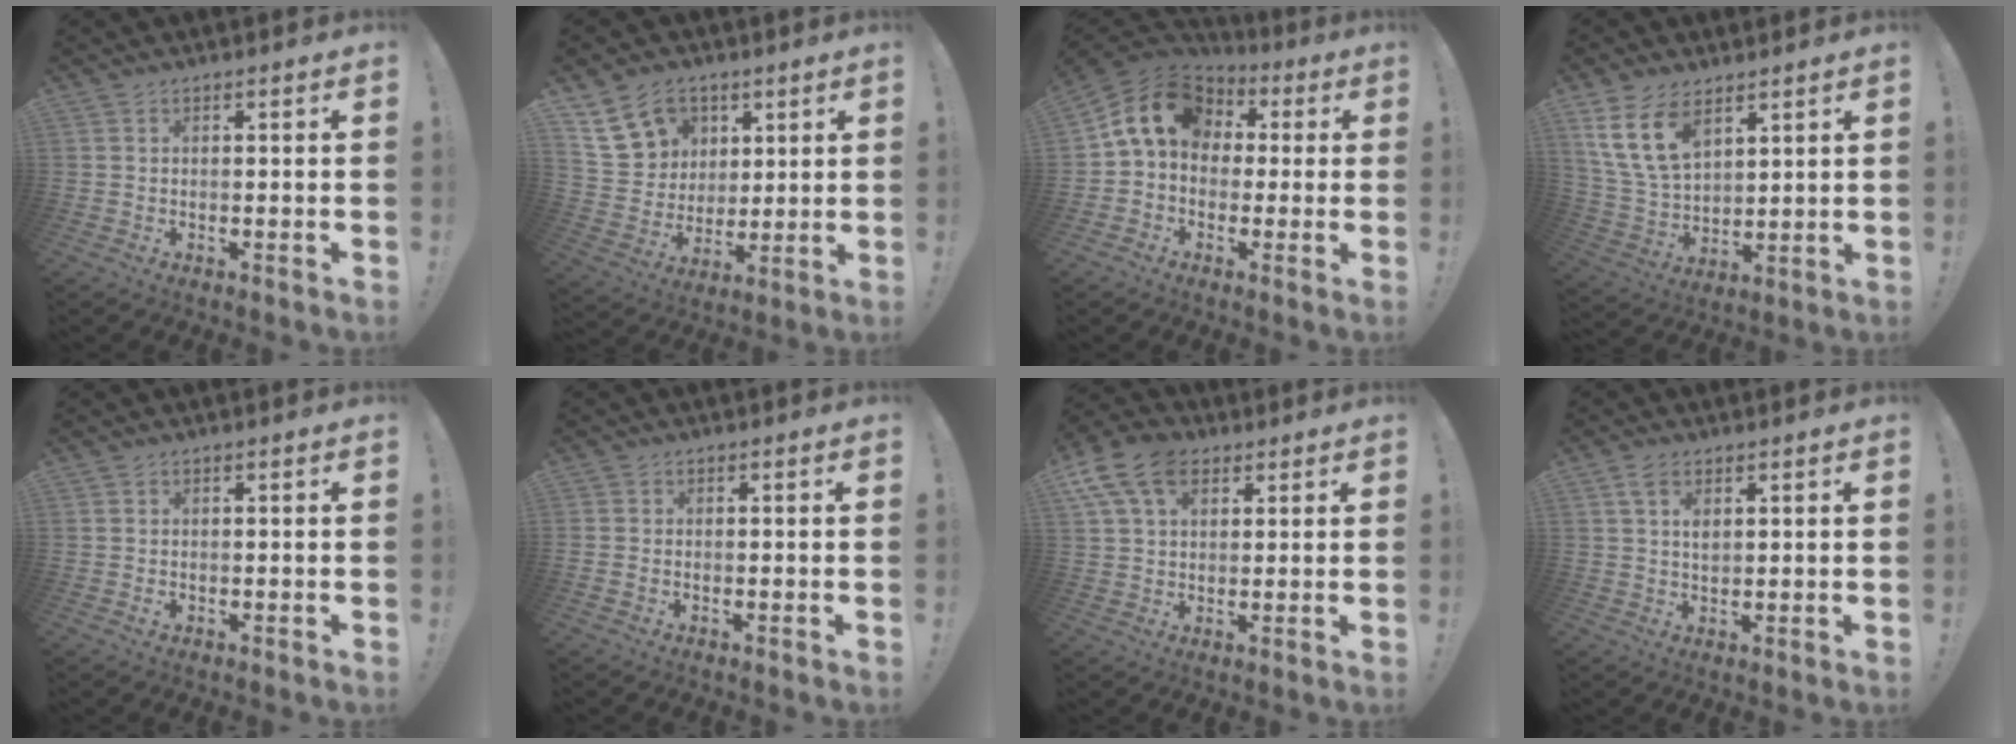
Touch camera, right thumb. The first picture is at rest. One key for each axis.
{"total": 16.2, "fx": 8.2, "fy": 12.6, "fz": 5.8, "tx": -0.102, "ty": -0.033, "tz": 0.176}
{"total": 14.0, "fx": 3.2, "fy": 10.7, "fz": 8.5, "tx": -0.147, "ty": 0.003, "tz": 0.061}
{"total": 13.4, "fx": 7.6, "fy": 7.7, "fz": 7.9, "tx": -0.178, "ty": -0.030, "tz": 0.148}
{"total": 0.9, "fx": -0.5, "fy": 0.6, "fz": 0.5, "tx": -0.007, "ty": 0.003, "tz": -0.008}
{"total": 0.8, "fx": -0.6, "fy": 0.5, "fz": 0.3, "tx": -0.009, "ty": 0.004, "tz": -0.009}
{"total": 12.8, "fx": 5.7, "fy": 8.7, "fz": 7.5, "tx": -0.136, "ty": -0.009, "tz": 0.112}
{"total": 4.1, "fx": 1.8, "fy": 2.1, "fz": 2.9, "tx": -0.045, "ty": -0.008, "tz": 0.029}